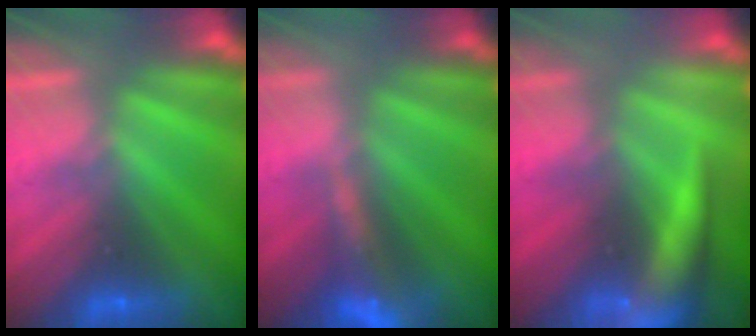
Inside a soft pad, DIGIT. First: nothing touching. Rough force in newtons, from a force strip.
{"total": 9.6}
{"total": 8.6}